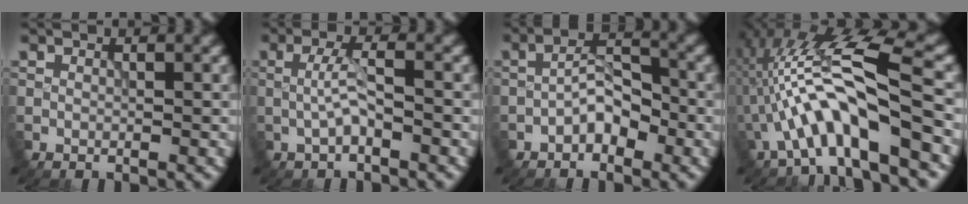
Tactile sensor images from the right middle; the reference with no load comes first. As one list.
[{"total": 2.3, "force": [-0.4, 0.6, 2.2], "torque": [-0.046, 0.006, -0.013]}, {"total": 3.0, "force": [-1.6, 1.5, 2.1], "torque": [-0.028, 0.015, -0.032]}, {"total": 9.1, "force": [-2.7, 2.1, 8.5], "torque": [-0.155, 0.024, -0.049]}]